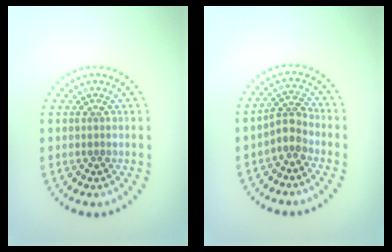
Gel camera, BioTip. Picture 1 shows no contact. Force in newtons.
{"total": 2.4, "press": 1.8, "slide": 1.6}